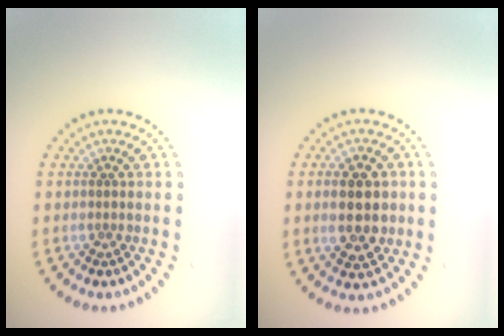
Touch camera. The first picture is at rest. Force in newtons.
{"total": 5.3, "press": 5.3, "slide": 0.3}